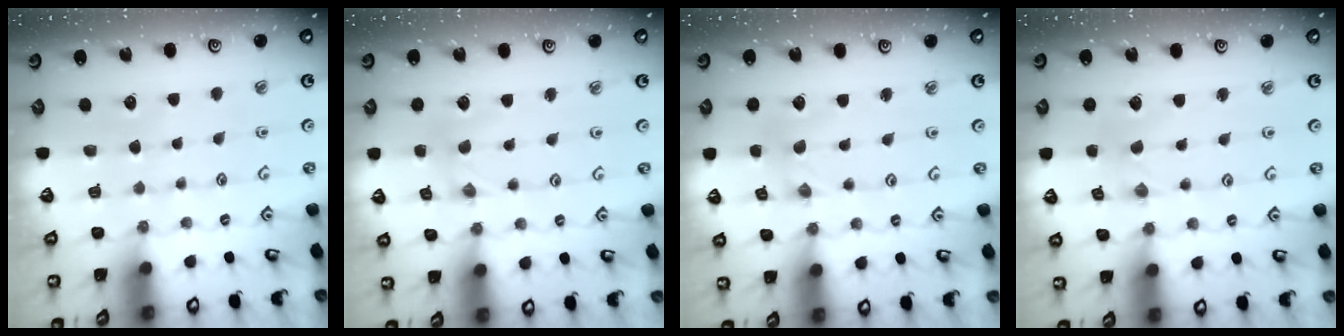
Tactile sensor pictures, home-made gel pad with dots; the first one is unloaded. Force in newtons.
{"total": 1.7, "press": 1.7, "slide": 0.2}
{"total": 0.0}
{"total": 0.0}